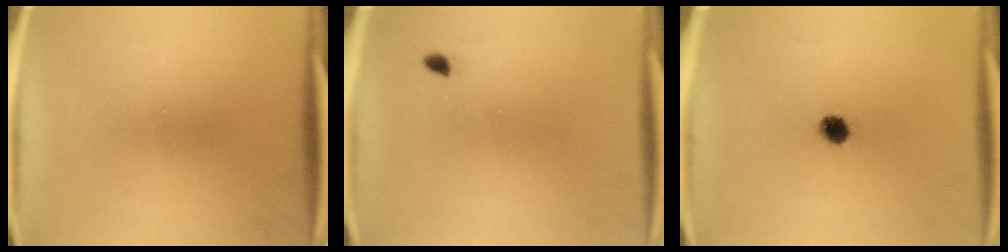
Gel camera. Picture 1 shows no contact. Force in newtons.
{"total": 0.9}
{"total": 3.9}